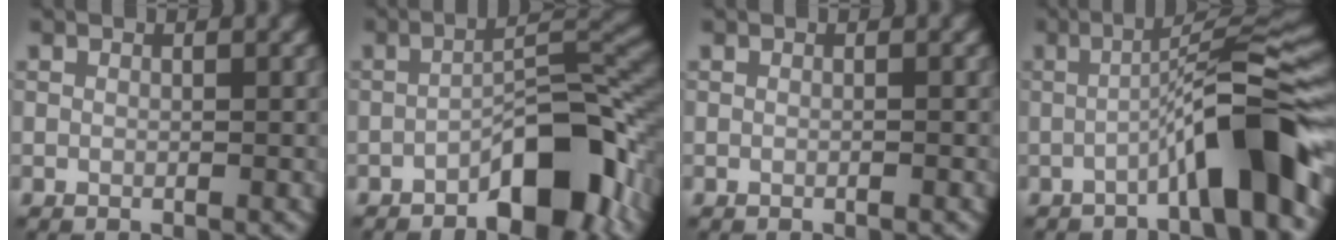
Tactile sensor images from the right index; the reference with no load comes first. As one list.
[{"total": 8.9, "force": [-4.8, 2.9, 6.9], "torque": [-0.089, 0.027, -0.082]}, {"total": 0.0}, {"total": 8.1, "force": [-3.3, 0.9, 7.4], "torque": [-0.102, 0.026, -0.063]}]